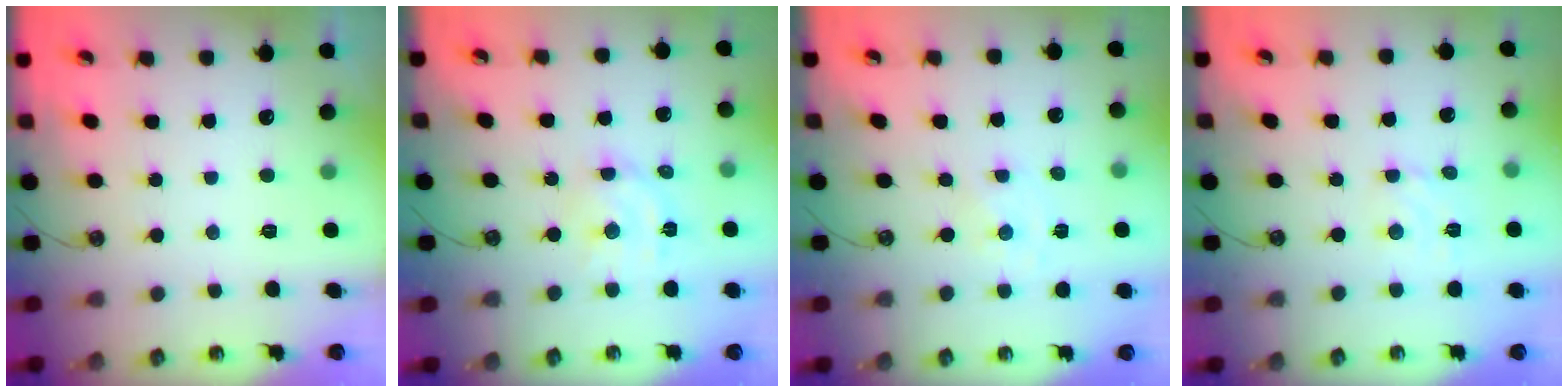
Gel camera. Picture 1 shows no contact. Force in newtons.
{"total": 8.4, "press": 8.3, "slide": 1.3}
{"total": 0.0}
{"total": 2.8, "press": 2.7, "slide": 0.4}